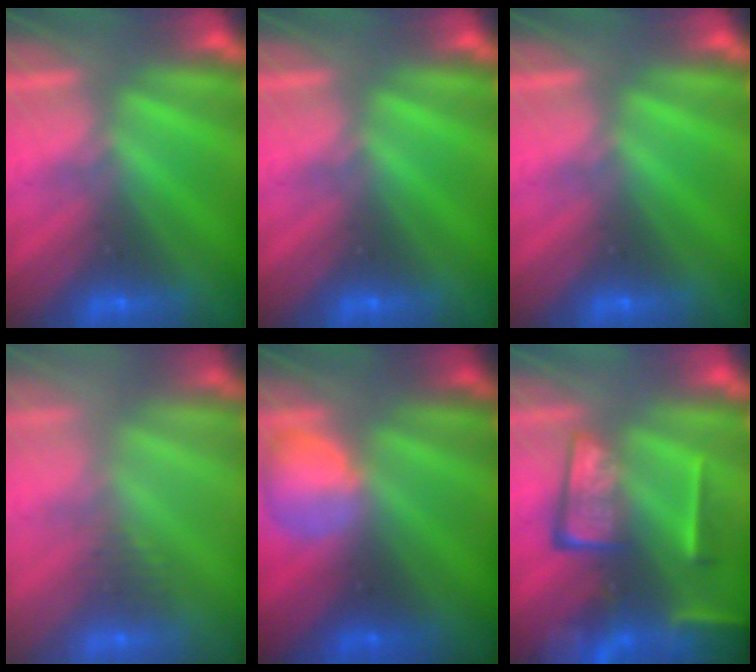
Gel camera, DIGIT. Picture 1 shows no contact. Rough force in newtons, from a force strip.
{"total": 0.0}
{"total": 0.0}
{"total": 2.6}
{"total": 2.4}
{"total": 8.7}